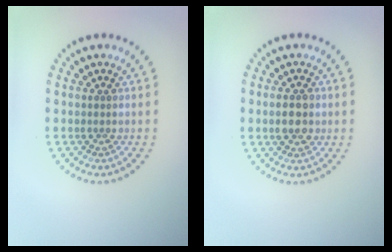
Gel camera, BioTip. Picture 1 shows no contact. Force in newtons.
{"total": 3.0, "press": 3.0, "slide": 0.2}